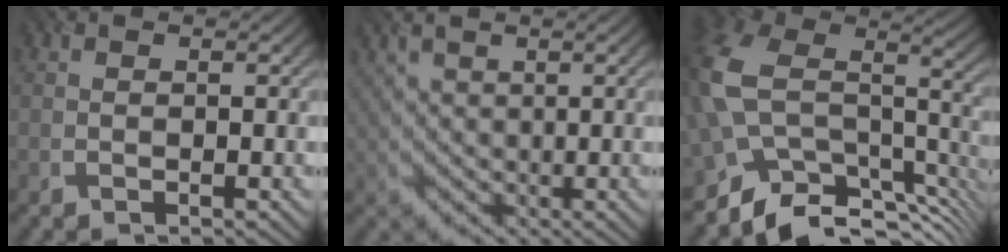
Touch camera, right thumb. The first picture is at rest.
{"total": 2.5, "force": [1.7, 1.8, 0.3], "torque": [-0.017, -0.002, 0.042]}
{"total": 12.1, "force": [-4.6, 7.8, 8.0], "torque": [-0.182, -0.022, -0.072]}